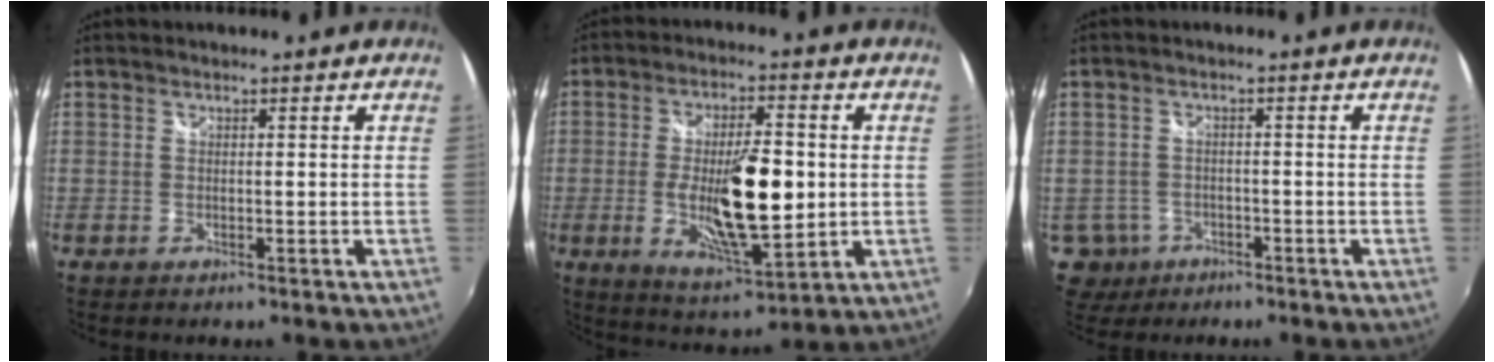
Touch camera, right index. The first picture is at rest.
{"total": 15.3, "force": [-1.3, 5.1, 14.3], "torque": [-0.250, -0.015, -0.015]}
{"total": 5.3, "force": [-2.4, 4.6, 1.0], "torque": [-0.031, 0.003, -0.034]}